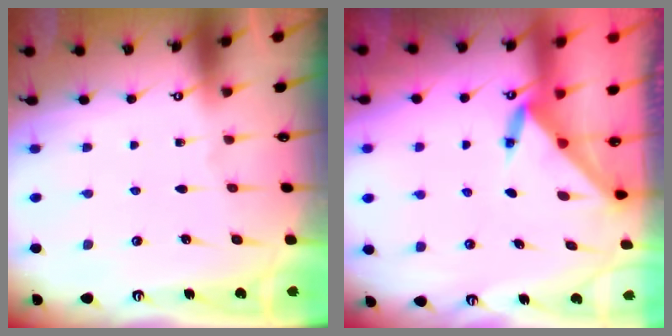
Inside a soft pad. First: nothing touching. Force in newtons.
{"total": 3.6, "press": 3.5, "slide": 0.3}